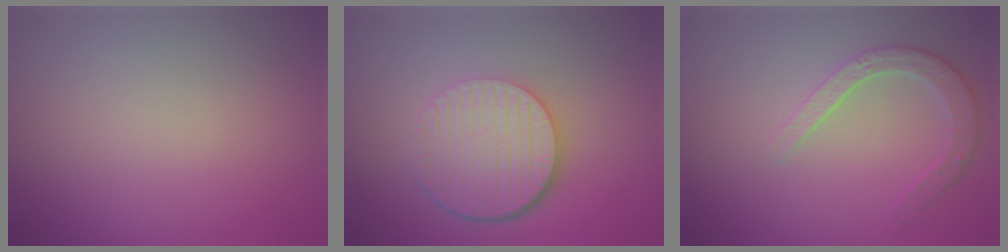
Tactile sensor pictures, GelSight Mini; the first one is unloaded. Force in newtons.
{"total": 6.4, "press": 4.4, "slide": 4.7}
{"total": 2.9, "press": 2.5, "slide": 1.6}